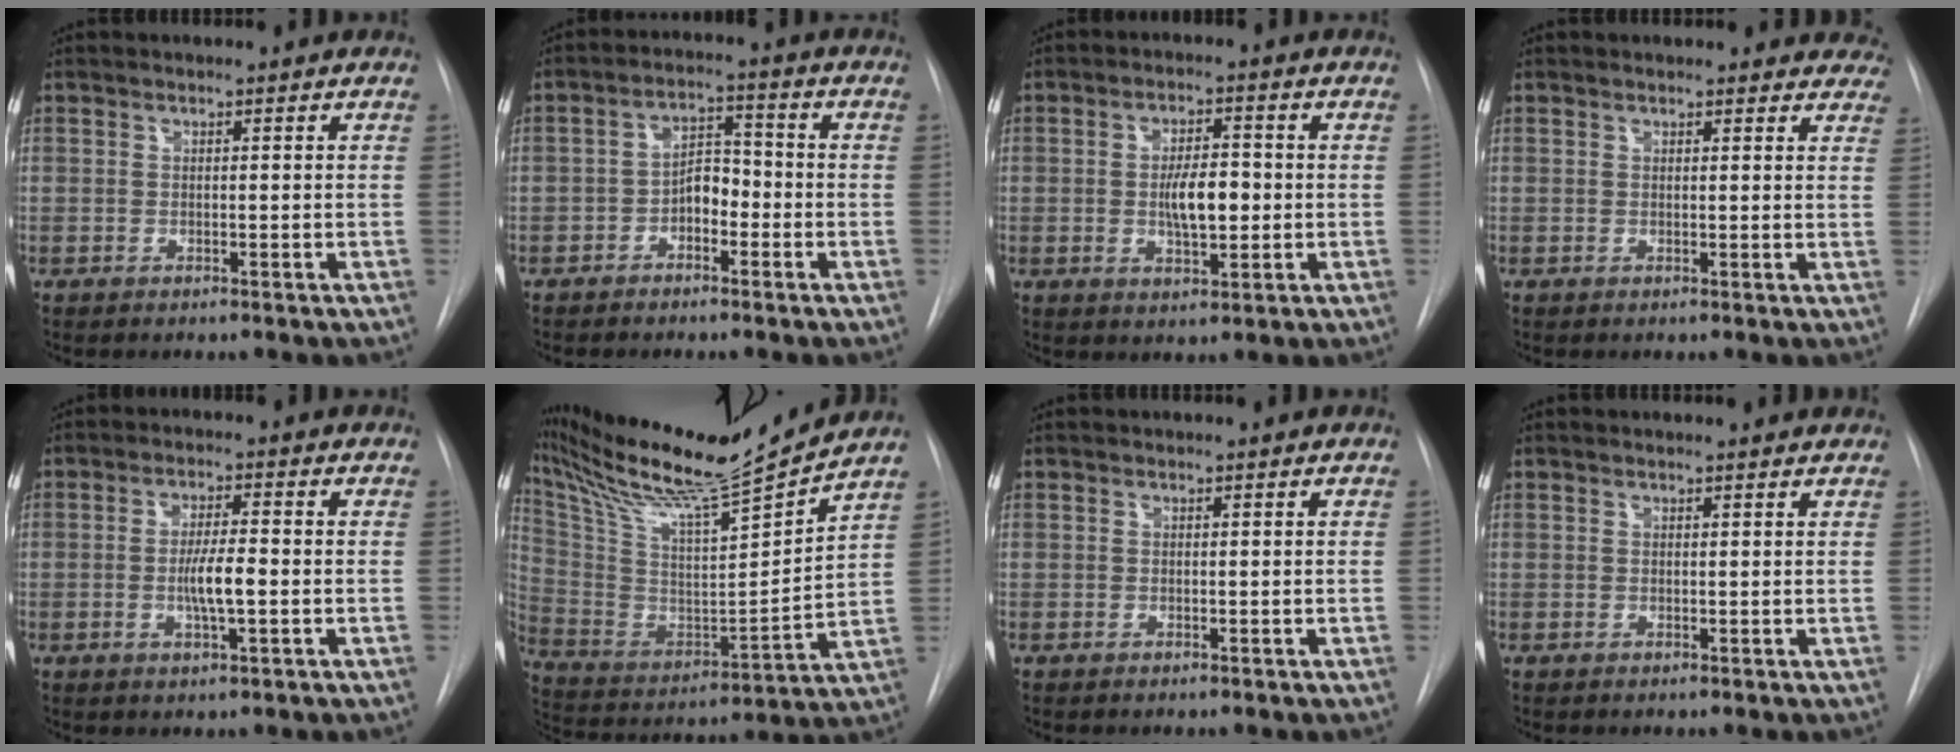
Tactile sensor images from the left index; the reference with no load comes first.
{"total": 4.6, "force": [-2.0, 2.5, 3.3], "torque": [-0.058, 0.018, -0.039]}
{"total": 6.2, "force": [-0.4, 2.3, 5.8], "torque": [-0.101, 0.004, -0.003]}
{"total": 10.7, "force": [9.9, 3.4, 2.1], "torque": [0.014, -0.004, 0.085]}
{"total": 4.9, "force": [-0.9, 0.6, 4.8], "torque": [-0.091, -0.004, -0.015]}
{"total": 22.8, "force": [19.8, -0.1, 11.2], "torque": [-0.210, -0.024, 0.333]}
{"total": 0.0}
{"total": 3.7, "force": [3.5, 0.6, 0.9], "torque": [-0.014, 0.014, 0.032]}